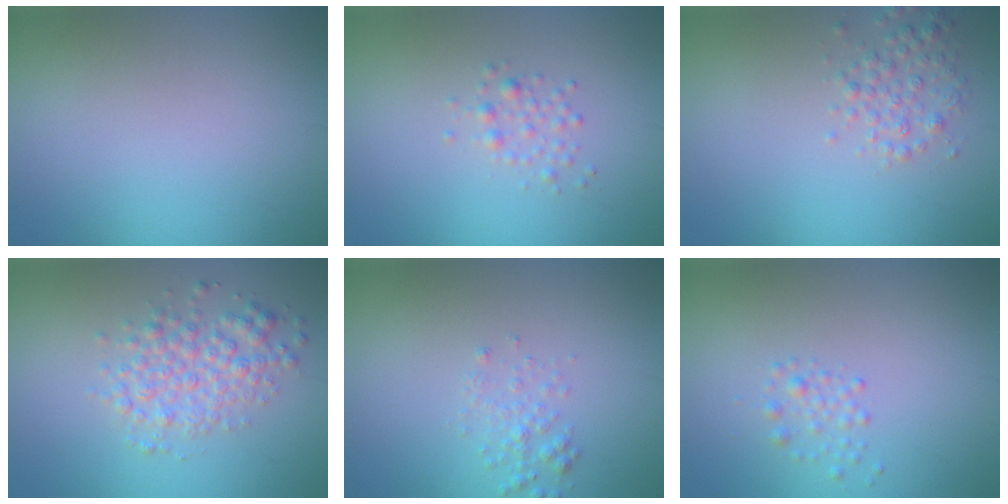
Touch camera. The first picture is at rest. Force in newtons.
{"total": 1.3, "press": 1.3, "slide": 0.0}
{"total": 2.1, "press": 2.1, "slide": 0.0}
{"total": 3.5, "press": 3.5, "slide": 0.1}
{"total": 1.4, "press": 1.4, "slide": 0.0}
{"total": 1.2, "press": 1.2, "slide": 0.0}